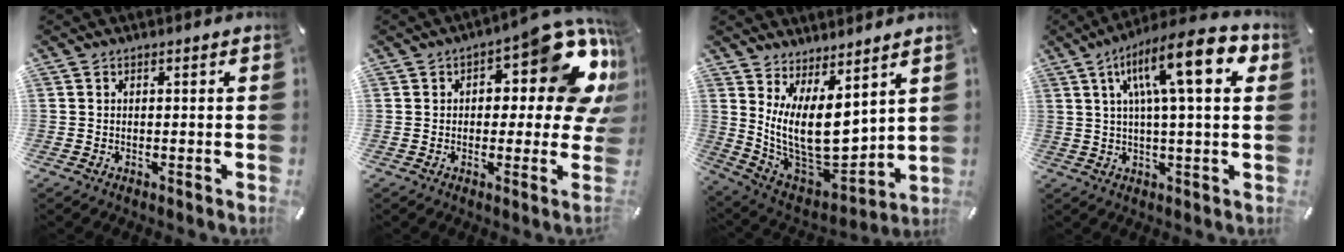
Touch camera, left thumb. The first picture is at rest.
{"total": 15.9, "force": [6.5, 6.0, 13.2], "torque": [-0.157, -0.066, 0.100]}
{"total": 14.9, "force": [4.5, 8.1, 11.7], "torque": [-0.241, -0.080, 0.090]}
{"total": 17.7, "force": [6.8, 4.4, 15.7], "torque": [-0.256, -0.019, 0.103]}